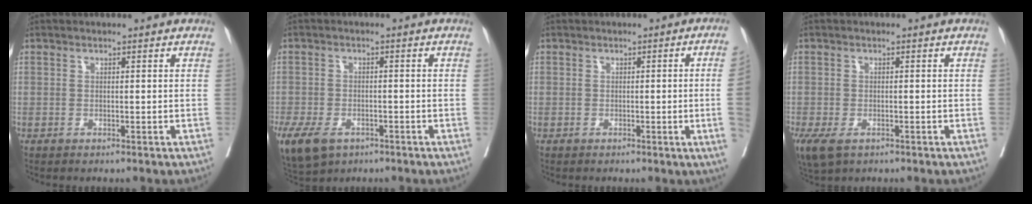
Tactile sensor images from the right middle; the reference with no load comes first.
{"total": 12.5, "force": [-7.1, 7.8, 6.8], "torque": [-0.176, -0.015, -0.107]}
{"total": 6.4, "force": [-0.7, -2.1, 6.0], "torque": [-0.076, -0.015, -0.005]}
{"total": 6.8, "force": [-3.7, 3.8, 4.2], "torque": [-0.103, -0.018, -0.061]}